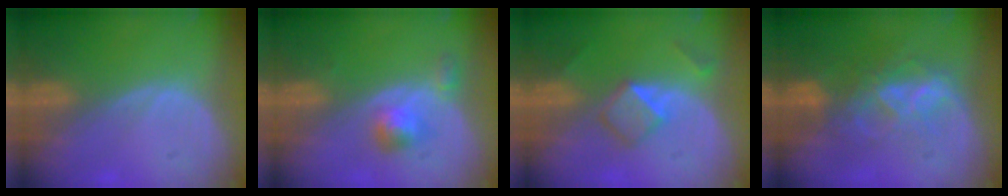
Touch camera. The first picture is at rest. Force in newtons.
{"total": 3.6, "press": 3.4, "slide": 1.2}
{"total": 5.3, "press": 4.5, "slide": 2.8}
{"total": 6.6, "press": 6.4, "slide": 1.6}